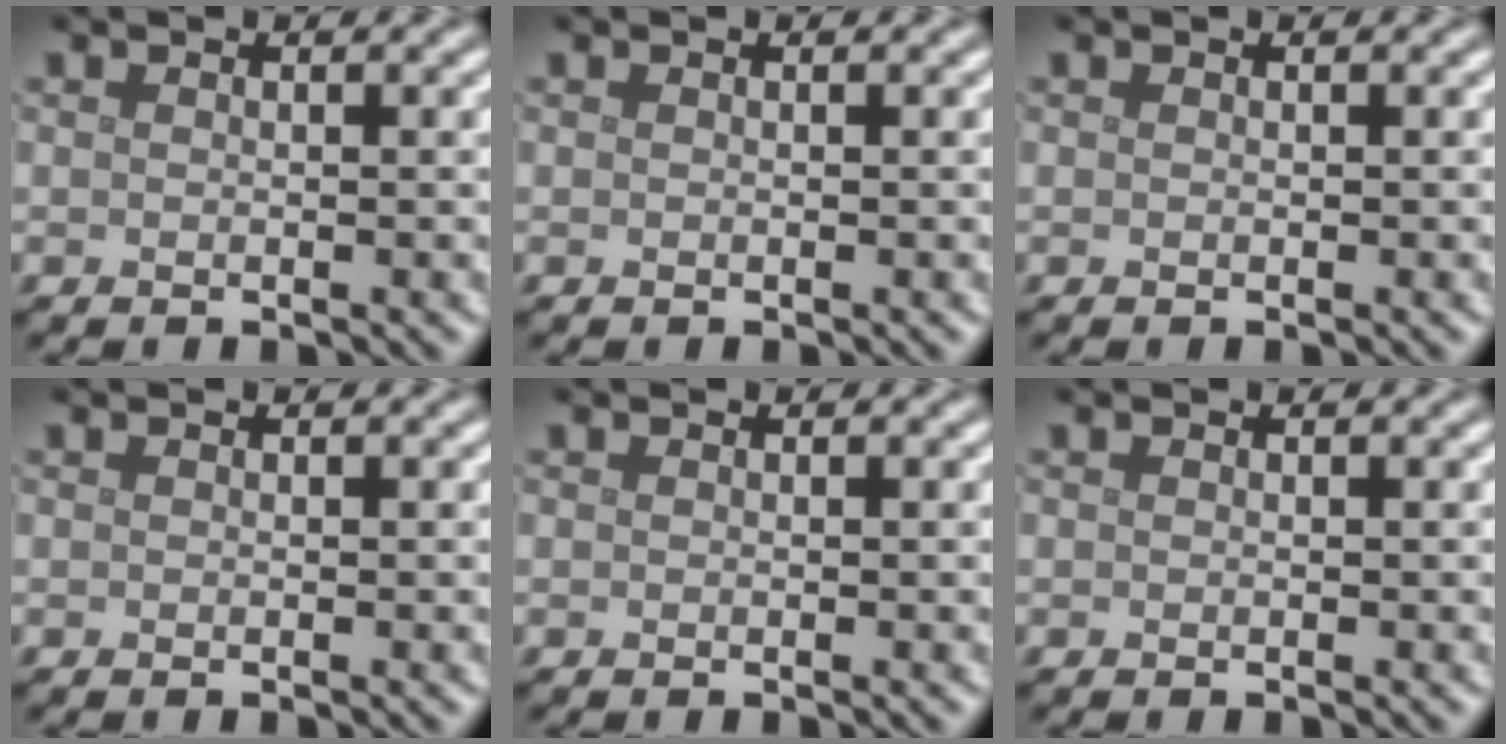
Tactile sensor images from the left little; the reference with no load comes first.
{"total": 0.0}
{"total": 0.0}
{"total": 0.0}
{"total": 0.0}
{"total": 0.0}